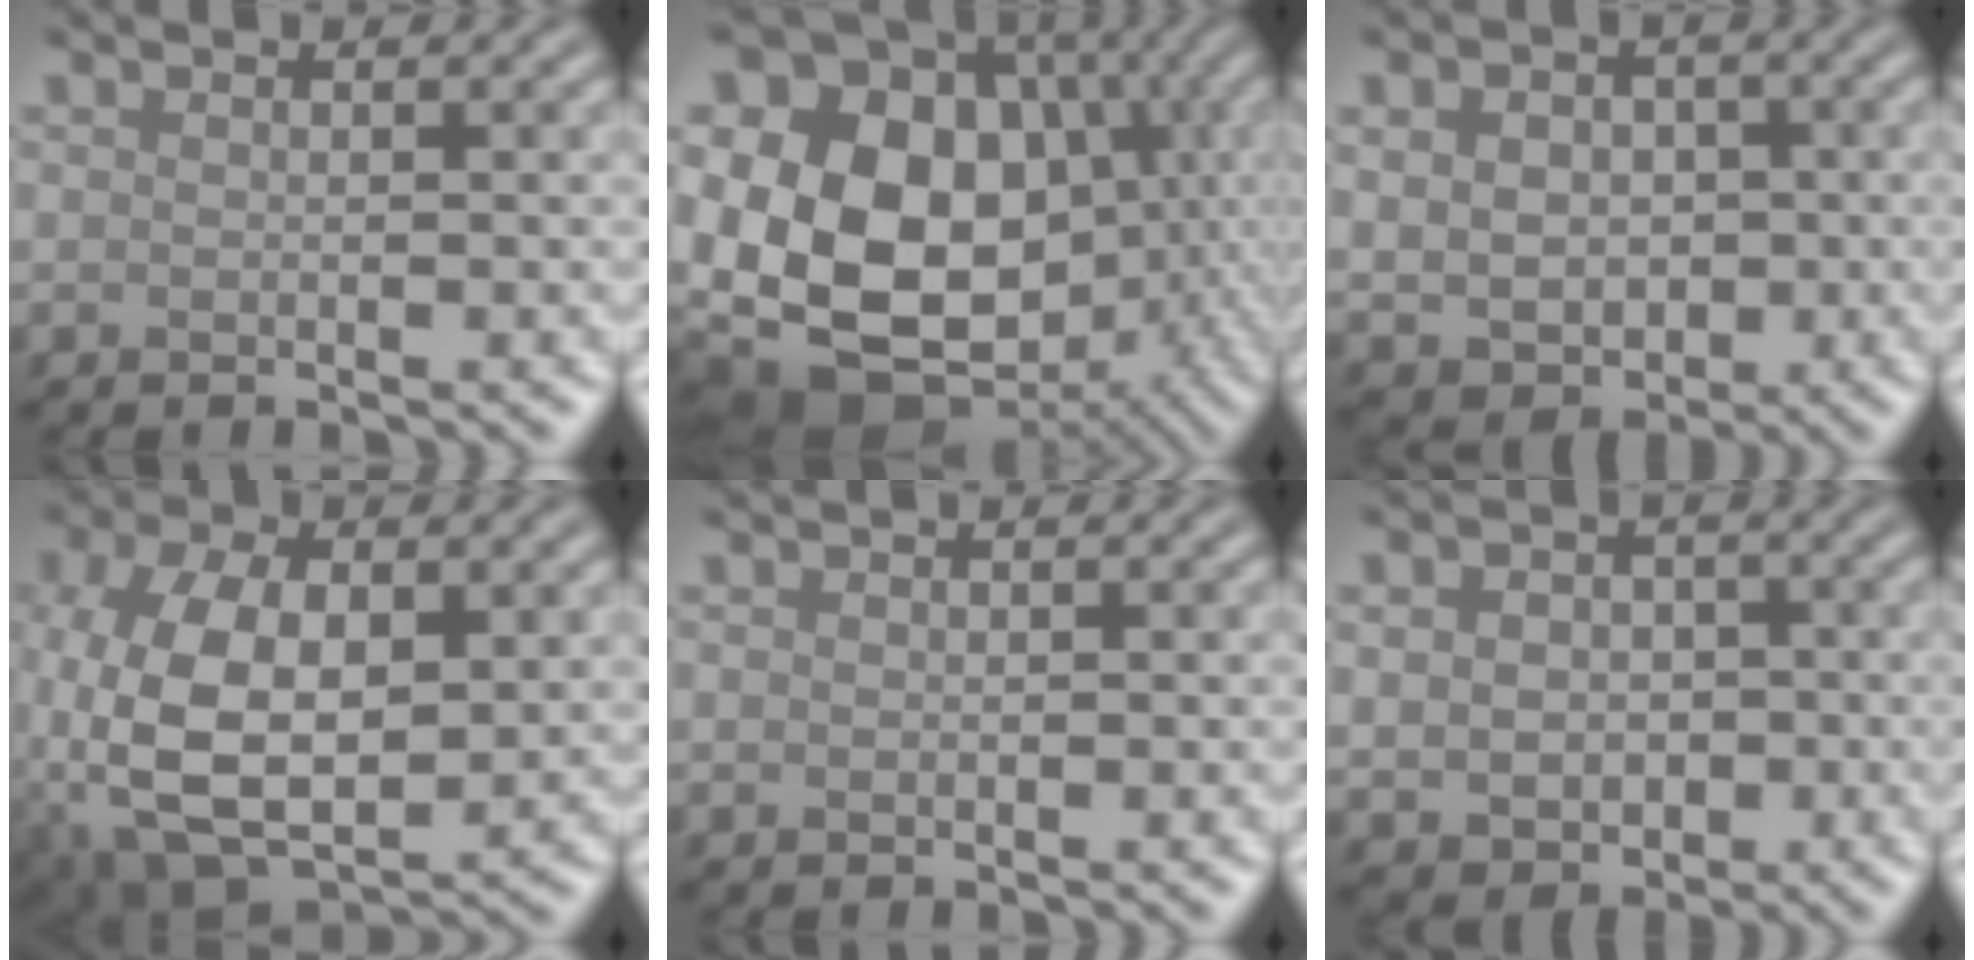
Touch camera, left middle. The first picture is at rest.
{"total": 21.5, "force": [-0.9, 17.7, 12.2], "torque": [-0.233, -0.015, -0.018]}
{"total": 6.8, "force": [0.4, 5.5, 4.0], "torque": [-0.061, 0.011, -0.003]}
{"total": 10.9, "force": [-0.8, 6.2, 8.9], "torque": [-0.198, -0.007, -0.012]}
{"total": 0.0}
{"total": 5.1, "force": [-0.3, 4.1, 2.9], "torque": [-0.042, -0.003, -0.008]}